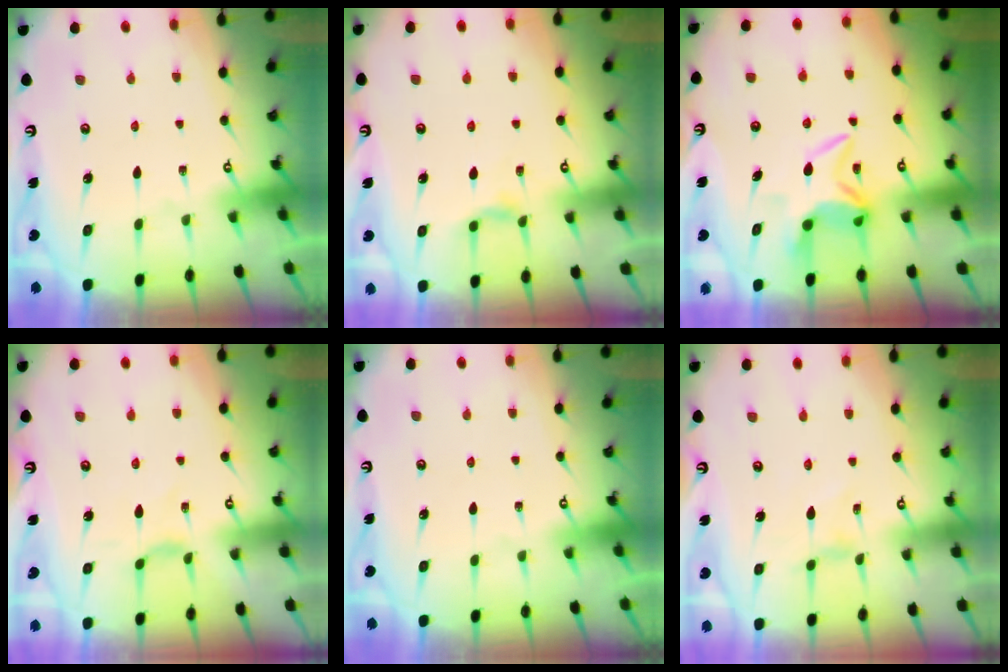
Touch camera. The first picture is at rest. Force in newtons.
{"total": 4.9, "press": 4.9, "slide": 0.6}
{"total": 7.0, "press": 7.0, "slide": 0.6}
{"total": 2.4, "press": 2.4, "slide": 0.5}
{"total": 0.0}
{"total": 1.0, "press": 1.0, "slide": 0.3}